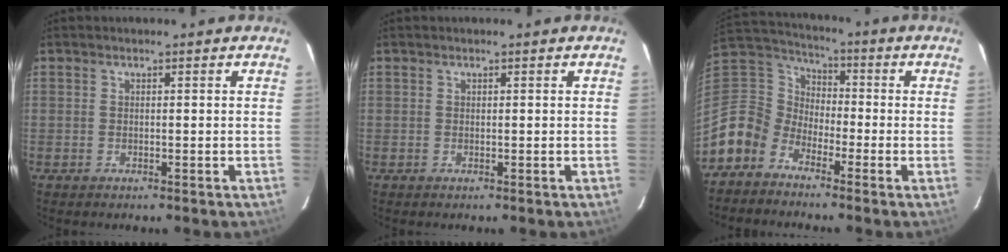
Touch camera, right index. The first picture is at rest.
{"total": 0.0}
{"total": 9.9, "force": [-6.1, 7.5, 2.2], "torque": [-0.076, 0.033, -0.147]}